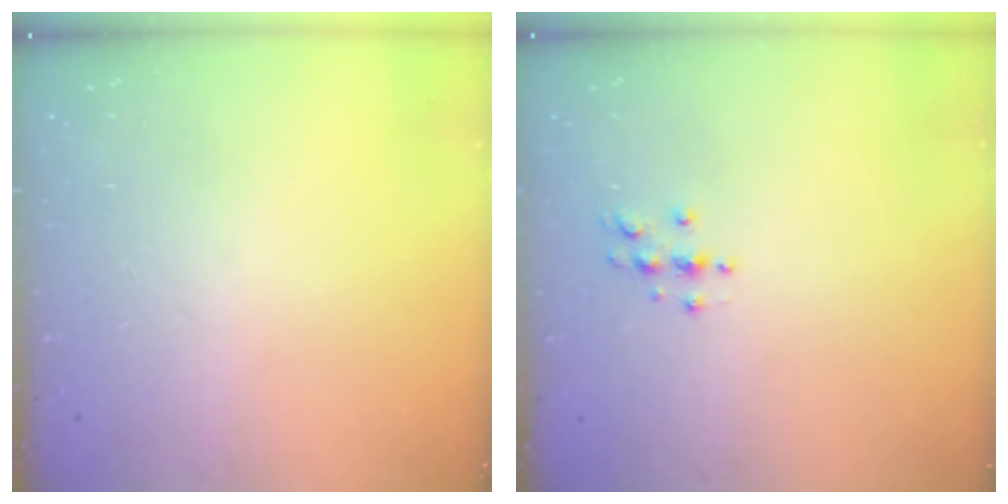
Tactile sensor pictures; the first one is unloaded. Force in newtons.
{"total": 3.7, "press": 3.7, "slide": 0.5}